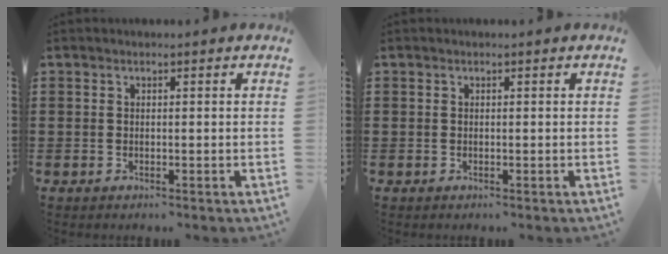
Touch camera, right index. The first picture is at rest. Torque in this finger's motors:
{"motor_torque": [-0.43, 0.65, 0.00, 0.00]}